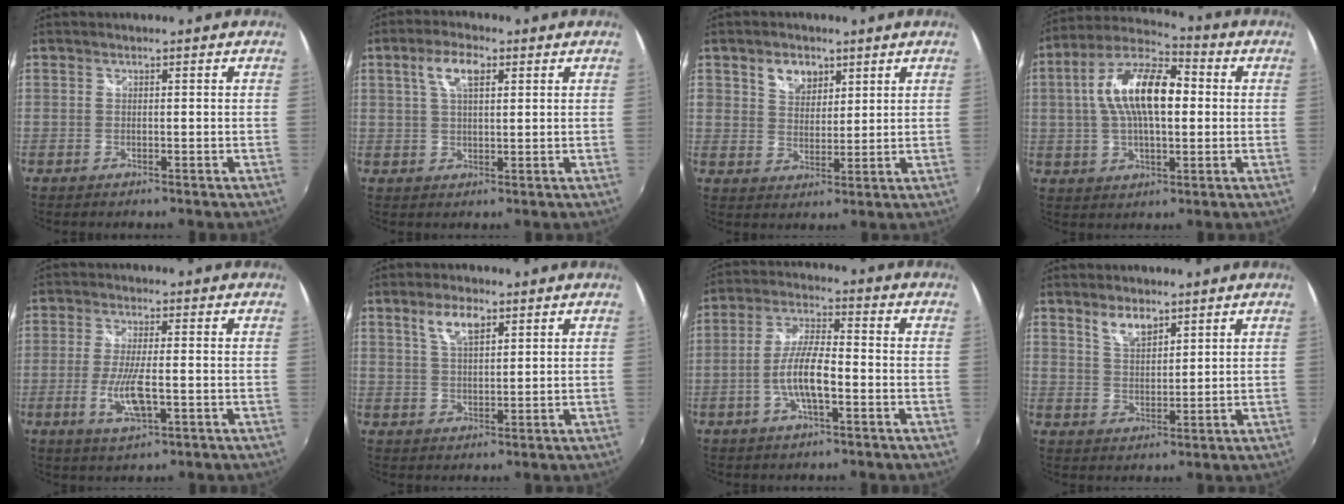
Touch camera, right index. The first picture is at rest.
{"total": 5.7, "force": [2.3, 2.4, 4.6], "torque": [-0.087, 0.013, 0.040]}
{"total": 5.9, "force": [3.3, 4.2, 2.6], "torque": [-0.039, 0.013, 0.060]}
{"total": 15.4, "force": [1.6, 6.9, 13.6], "torque": [-0.253, 0.022, 0.018]}
{"total": 7.4, "force": [-2.1, 1.9, 6.9], "torque": [-0.140, -0.011, -0.039]}
{"total": 5.4, "force": [2.9, 2.2, 3.9], "torque": [-0.072, 0.008, 0.055]}
{"total": 8.4, "force": [-2.8, 2.0, 7.6], "torque": [-0.156, 0.007, -0.051]}
{"total": 4.8, "force": [3.4, 2.1, 2.8], "torque": [-0.047, 0.003, 0.063]}